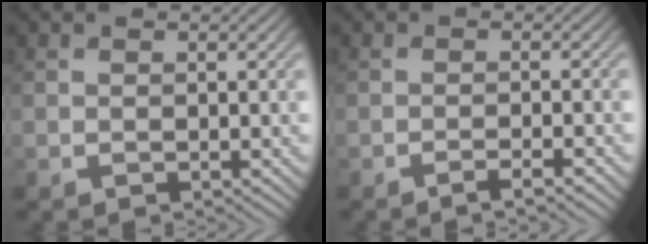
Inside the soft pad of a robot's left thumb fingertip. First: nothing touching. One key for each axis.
{"total": 2.2, "fx": -1.5, "fy": 0.1, "fz": 1.5, "tx": -0.017, "ty": 0.007, "tz": -0.037}